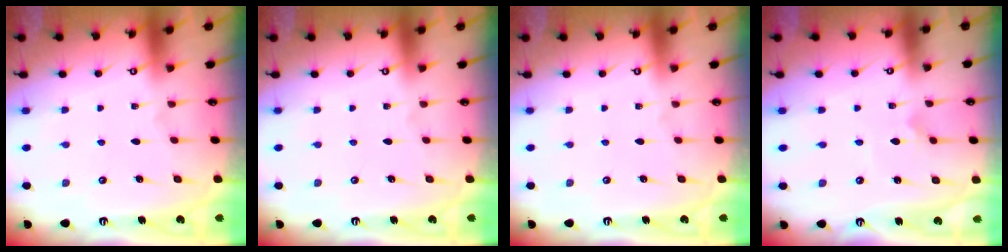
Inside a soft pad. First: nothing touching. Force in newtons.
{"total": 0.0}
{"total": 0.0}
{"total": 2.9, "press": 2.9, "slide": 0.2}